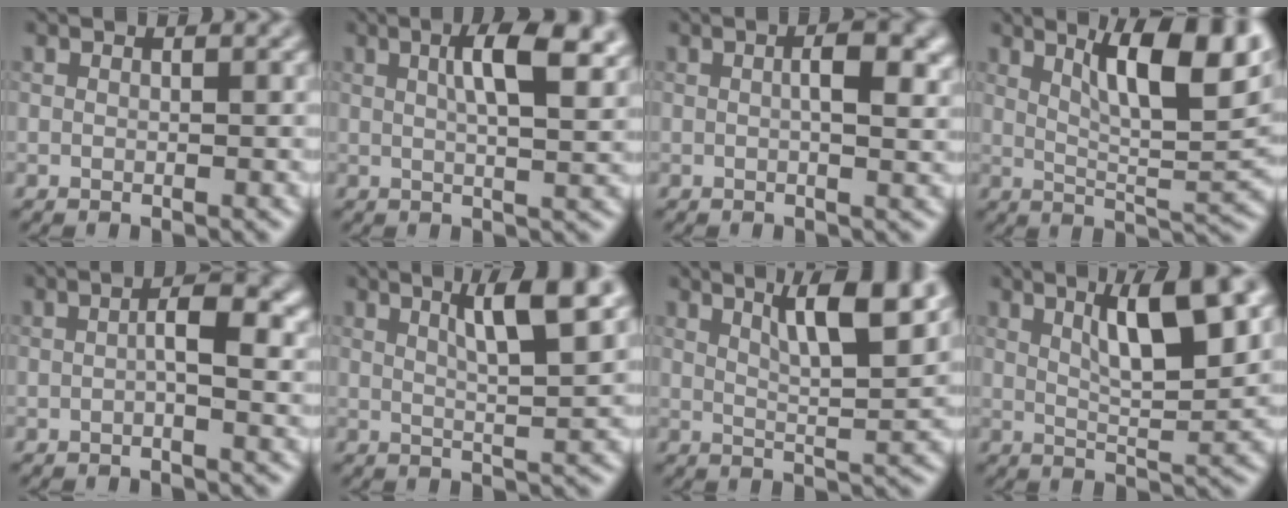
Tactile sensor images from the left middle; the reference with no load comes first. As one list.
[{"total": 6.8, "force": [2.2, 2.0, 6.1], "torque": [-0.084, 0.009, 0.032]}, {"total": 3.8, "force": [0.6, 1.2, 3.5], "torque": [-0.056, 0.003, 0.008]}, {"total": 9.6, "force": [4.7, 2.4, 8.0], "torque": [-0.119, 0.002, 0.078]}, {"total": 3.2, "force": [-0.1, 1.0, 3.0], "torque": [-0.055, 0.001, -0.004]}, {"total": 5.7, "force": [2.6, 0.9, 4.9], "torque": [-0.072, 0.003, 0.043]}, {"total": 6.9, "force": [3.6, 1.3, 5.7], "torque": [-0.081, 0.006, 0.058]}, {"total": 7.1, "force": [2.9, 1.7, 6.2], "torque": [-0.094, 0.005, 0.048]}]